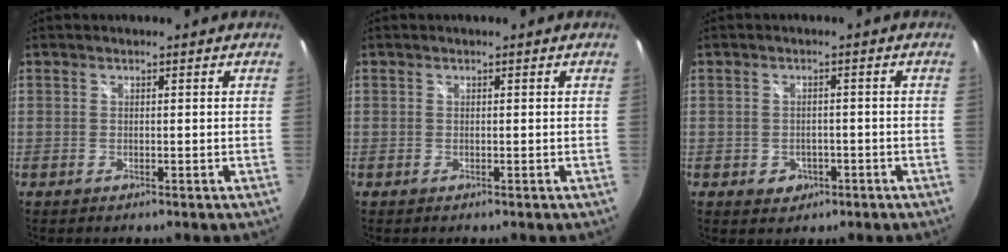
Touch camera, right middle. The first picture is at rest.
{"total": 0.0}
{"total": 3.4, "force": [-1.2, 2.9, 1.1], "torque": [-0.029, 0.002, -0.010]}